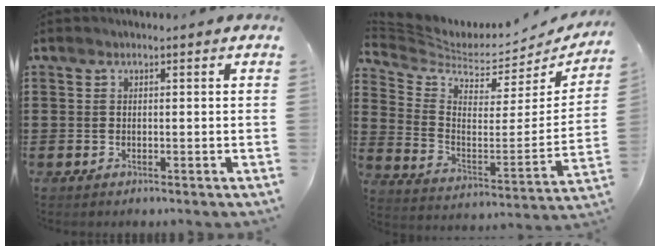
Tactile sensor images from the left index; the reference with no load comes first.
{"total": 3.9, "force": [3.7, 1.0, 0.7], "torque": [-0.045, -0.051, 0.059]}